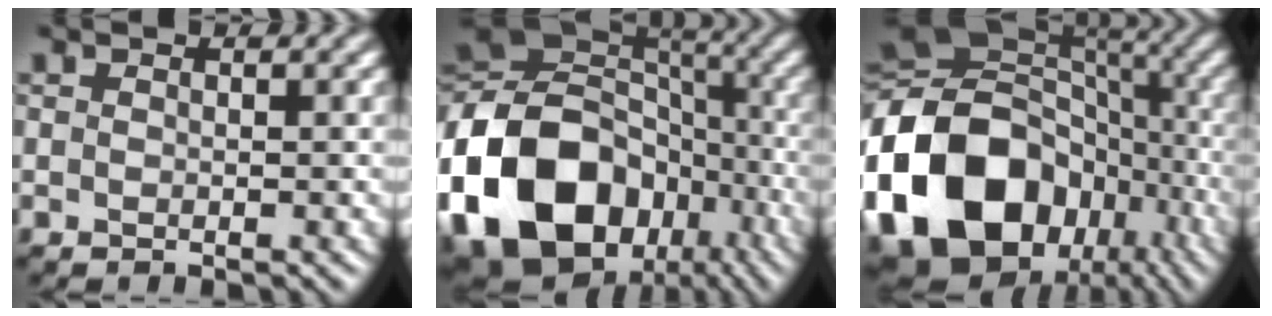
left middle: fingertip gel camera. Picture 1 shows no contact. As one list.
[{"total": 22.1, "force": [-9.9, 16.7, 10.6], "torque": [-0.211, -0.035, -0.174]}, {"total": 20.8, "force": [-8.1, 15.6, 11.1], "torque": [-0.254, -0.004, -0.141]}]